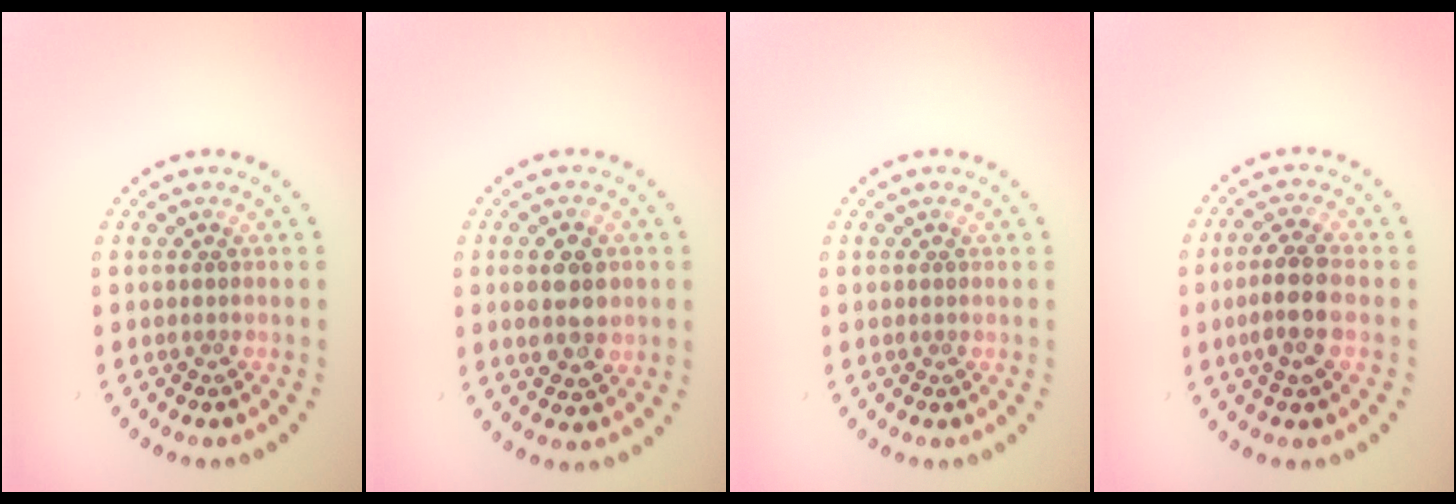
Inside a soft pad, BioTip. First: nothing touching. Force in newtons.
{"total": 3.4, "press": 3.4, "slide": 0.4}
{"total": 0.0}
{"total": 3.3, "press": 3.0, "slide": 1.2}